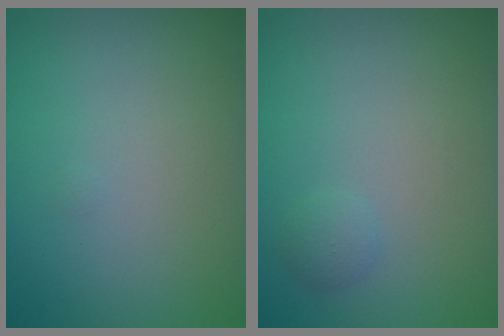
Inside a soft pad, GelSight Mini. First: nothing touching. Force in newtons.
{"total": 0.9, "press": 0.9, "slide": 0.0}